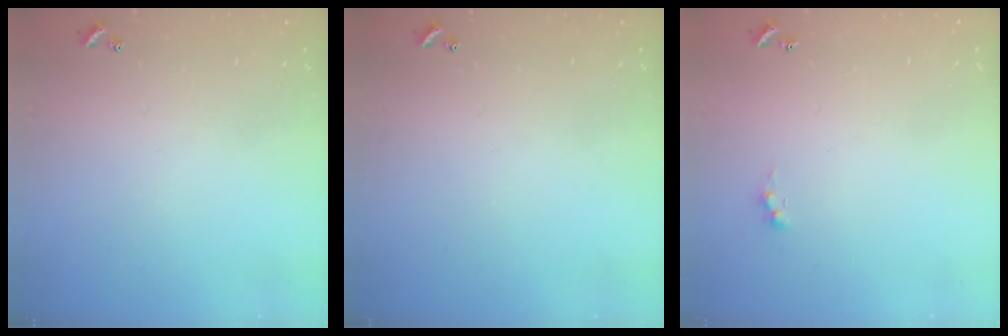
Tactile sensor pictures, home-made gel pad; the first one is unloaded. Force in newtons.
{"total": 0.0}
{"total": 0.8, "press": 0.7, "slide": 0.4}